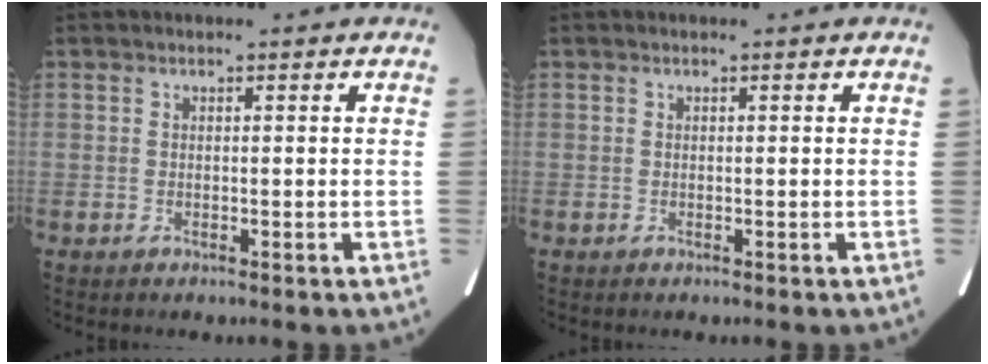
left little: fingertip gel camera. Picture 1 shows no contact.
{"total": 0.0}